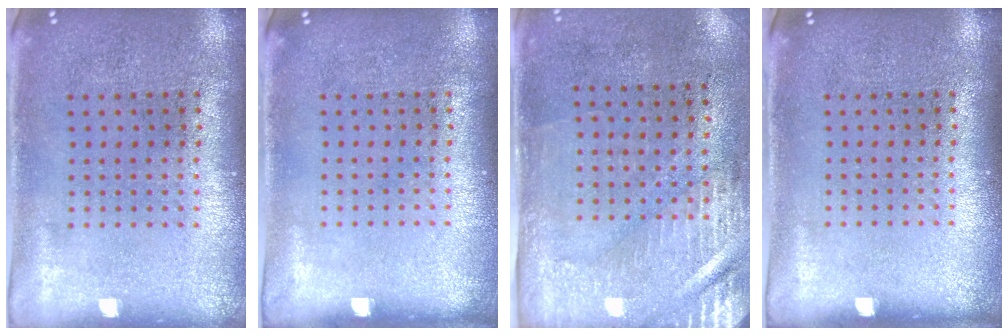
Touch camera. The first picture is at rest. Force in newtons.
{"total": 0.0}
{"total": 3.0, "press": 2.5, "slide": 1.6}
{"total": 0.0}